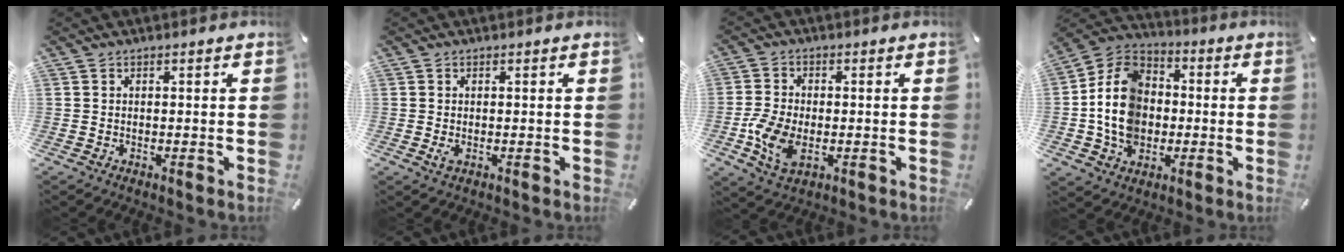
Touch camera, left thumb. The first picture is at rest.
{"total": 1.3, "force": [-0.2, 0.6, 1.2], "torque": [-0.028, -0.002, -0.005]}
{"total": 8.0, "force": [-2.0, 5.0, 5.9], "torque": [-0.135, 0.003, -0.035]}
{"total": 13.7, "force": [-2.0, 11.4, 7.3], "torque": [-0.177, 0.024, -0.036]}